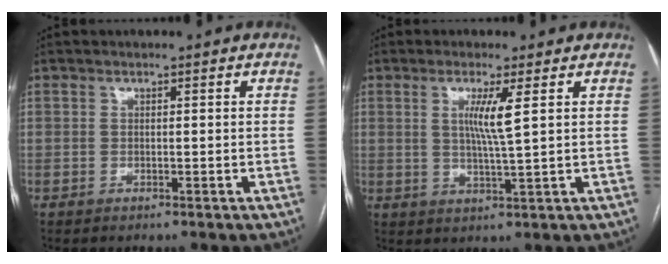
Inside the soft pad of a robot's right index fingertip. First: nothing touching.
{"total": 4.9, "force": [1.4, -0.7, 4.7], "torque": [-0.092, -0.007, 0.028]}